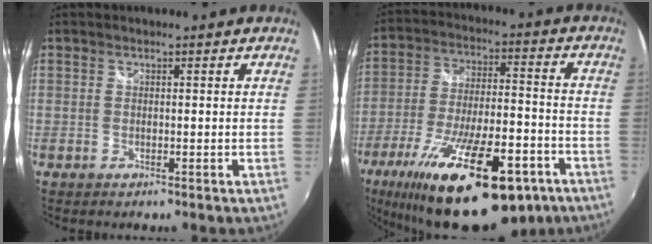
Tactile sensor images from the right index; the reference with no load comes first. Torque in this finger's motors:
{"motor_torque": [2.14, 0.00, 1.05, 0.21]}